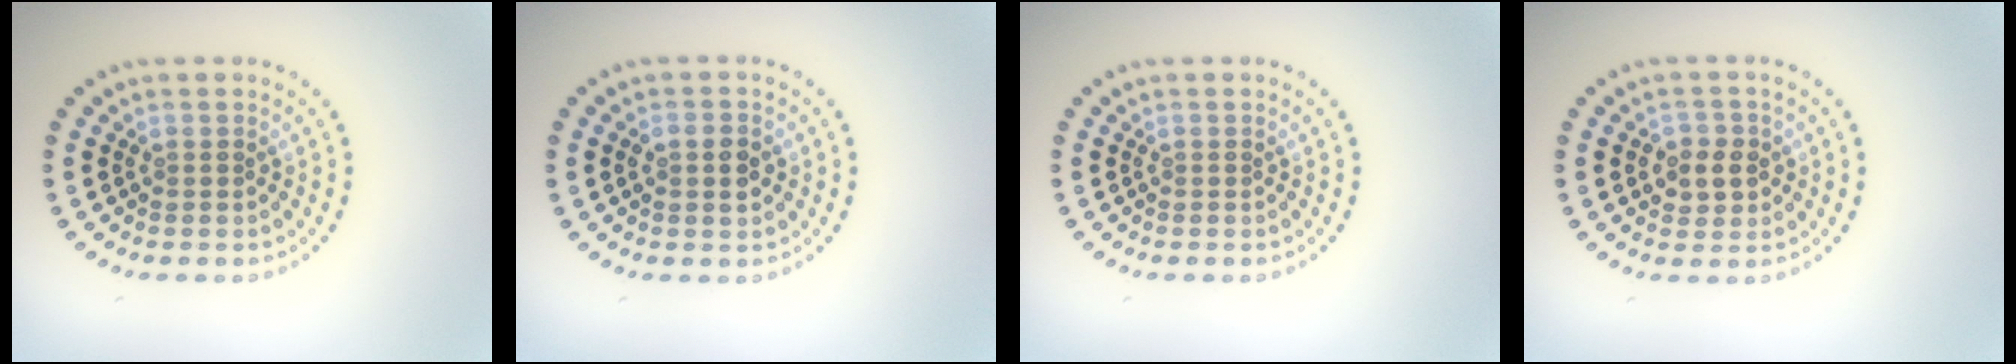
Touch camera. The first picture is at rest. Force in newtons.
{"total": 1.8, "press": 1.8, "slide": 0.2}
{"total": 0.0}
{"total": 2.4, "press": 2.3, "slide": 0.7}